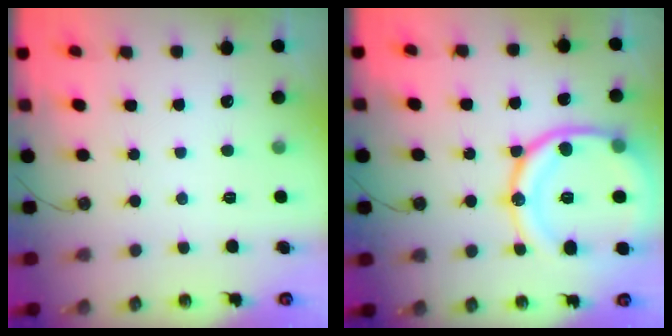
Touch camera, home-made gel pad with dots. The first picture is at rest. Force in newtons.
{"total": 21.9, "press": 21.7, "slide": 2.5}